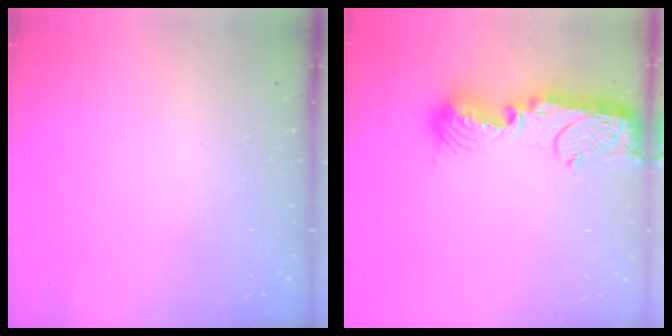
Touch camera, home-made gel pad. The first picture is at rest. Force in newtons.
{"total": 15.7, "press": 15.6, "slide": 1.3}